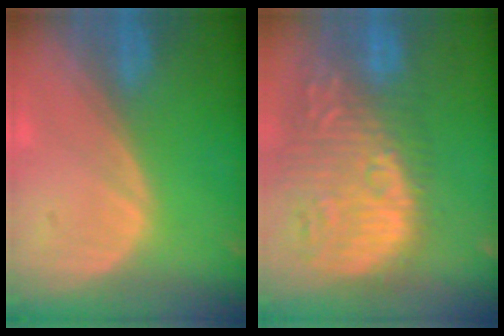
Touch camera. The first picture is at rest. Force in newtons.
{"total": 14.6, "press": 12.6, "slide": 7.4}